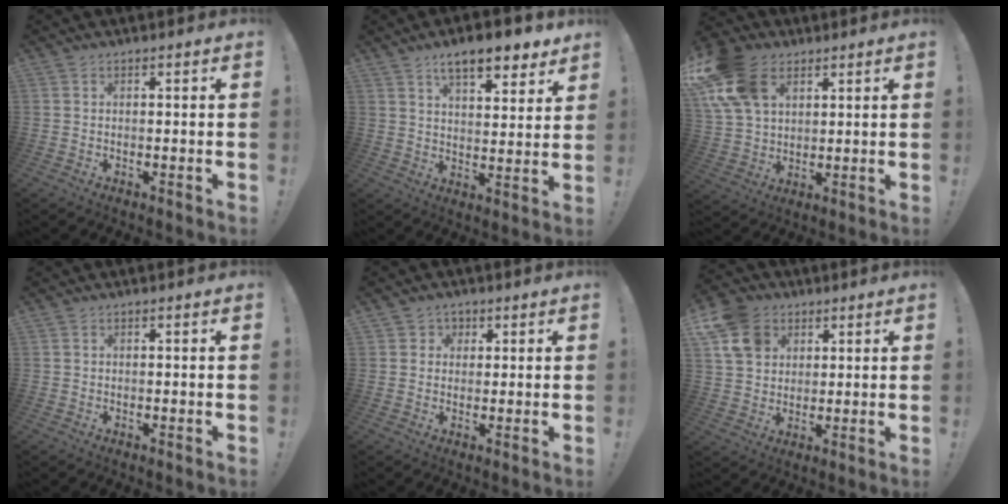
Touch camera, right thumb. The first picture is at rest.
{"total": 10.7, "force": [7.6, 3.7, 6.6], "torque": [-0.095, -0.044, 0.130]}
{"total": 17.4, "force": [8.0, 12.0, 9.8], "torque": [-0.197, -0.027, 0.154]}
{"total": 0.0}
{"total": 3.0, "force": [0.8, 2.9, 0.6], "torque": [-0.002, -0.003, 0.013]}
{"total": 12.3, "force": [5.2, 9.7, 5.6], "torque": [-0.101, -0.019, 0.106]}